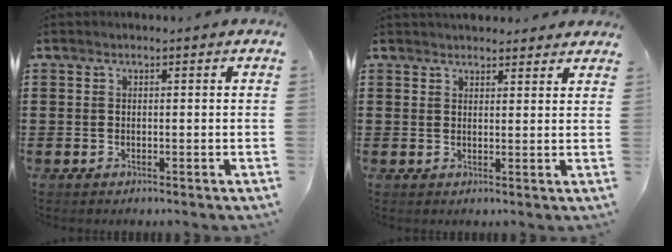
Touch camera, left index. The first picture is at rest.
{"total": 2.5, "force": [2.4, 0.5, 0.1], "torque": [-0.008, -0.004, 0.047]}